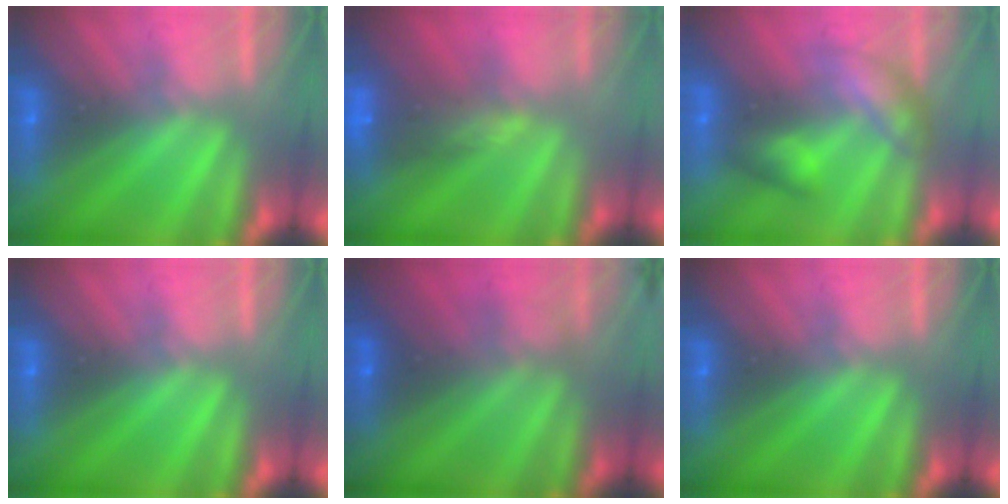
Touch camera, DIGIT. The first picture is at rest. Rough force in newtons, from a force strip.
{"total": 5.6}
{"total": 2.5}
{"total": 0.0}
{"total": 2.8}
{"total": 0.0}